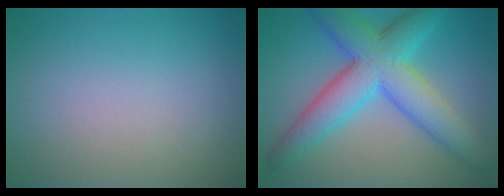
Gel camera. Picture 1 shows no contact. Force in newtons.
{"total": 8.5, "press": 8.5, "slide": 0.0}